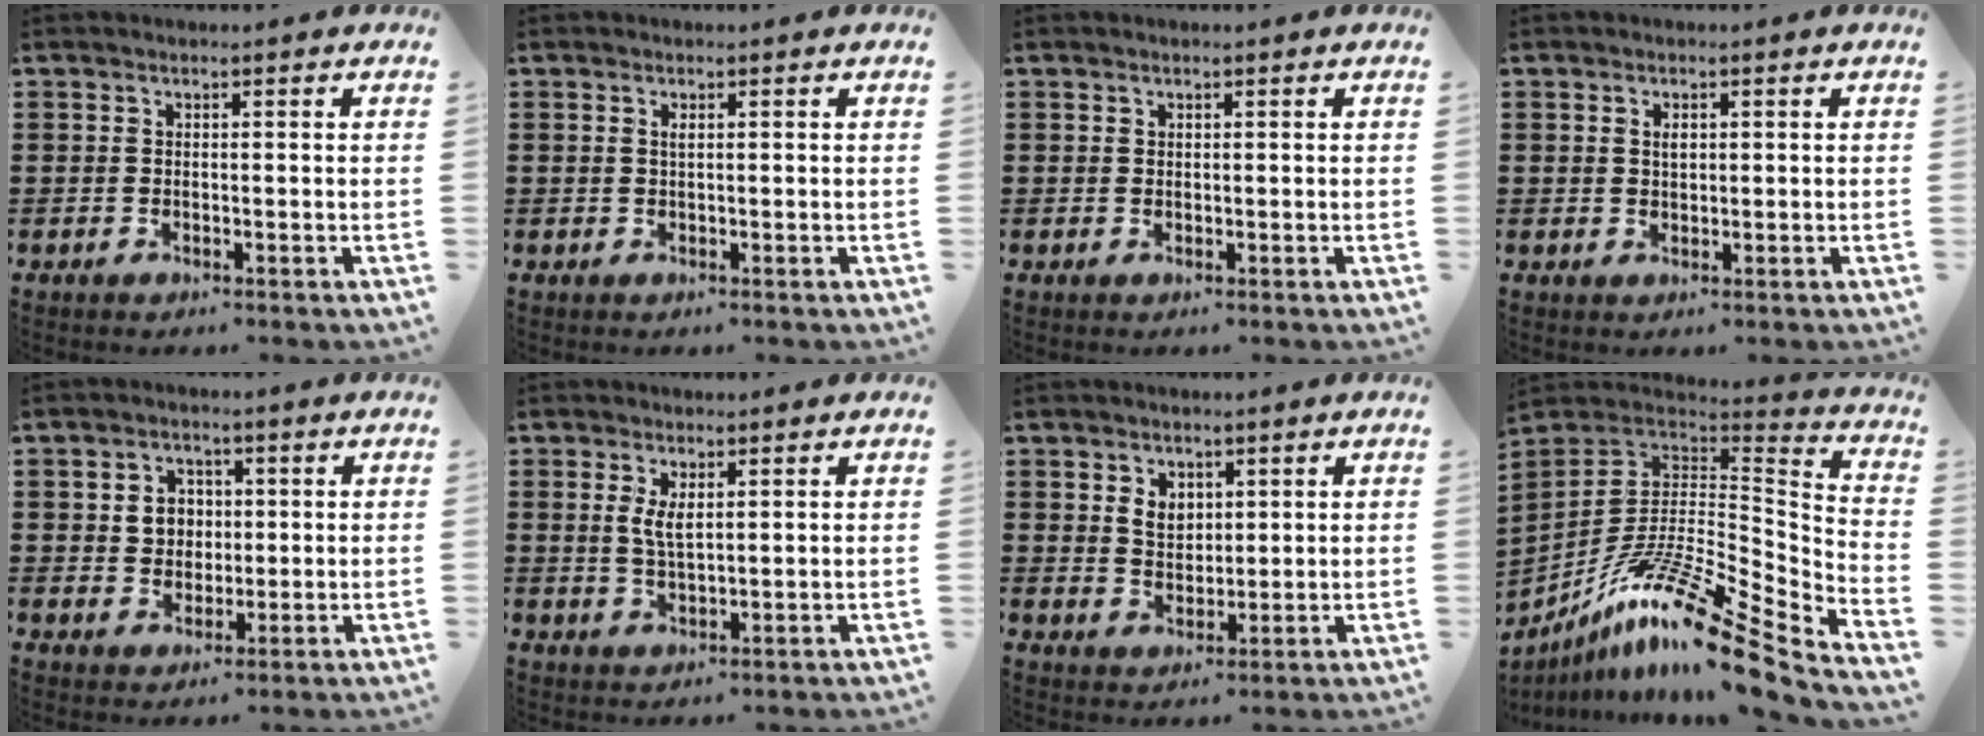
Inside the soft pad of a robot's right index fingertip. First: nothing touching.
{"total": 0.8, "force": [0.2, 0.1, 0.7], "torque": [-0.015, 0.000, 0.004]}
{"total": 0.5, "force": [0.3, 0.4, 0.1], "torque": [-0.003, 0.002, 0.007]}
{"total": 1.4, "force": [0.4, 0.7, 1.1], "torque": [-0.023, 0.006, 0.007]}
{"total": 4.3, "force": [0.6, 3.8, 1.9], "torque": [-0.043, 0.010, 0.005]}
{"total": 3.3, "force": [1.0, 1.2, 2.9], "torque": [-0.060, 0.003, 0.016]}
{"total": 3.5, "force": [1.5, 2.6, 1.7], "torque": [-0.043, 0.009, 0.027]}
{"total": 16.7, "force": [-10.9, 2.5, 12.5], "torque": [-0.238, 0.018, -0.200]}